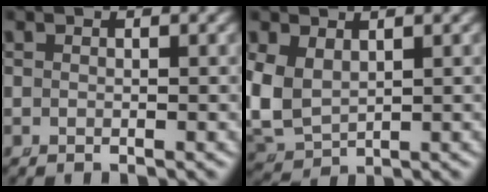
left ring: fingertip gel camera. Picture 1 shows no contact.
{"total": 7.2, "force": [-0.1, 6.5, 3.3], "torque": [-0.130, -0.037, 0.017]}